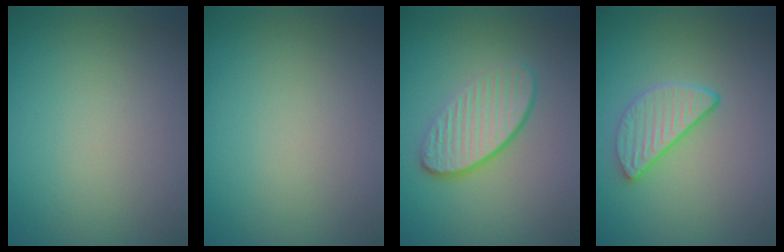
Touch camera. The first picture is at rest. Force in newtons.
{"total": 0.0}
{"total": 4.1, "press": 3.1, "slide": 2.7}
{"total": 3.3, "press": 2.6, "slide": 2.0}